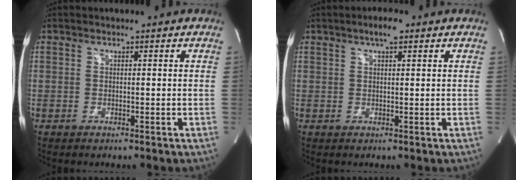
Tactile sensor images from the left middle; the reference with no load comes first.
{"total": 2.9, "force": [1.8, 0.5, 2.2], "torque": [-0.043, 0.008, 0.028]}